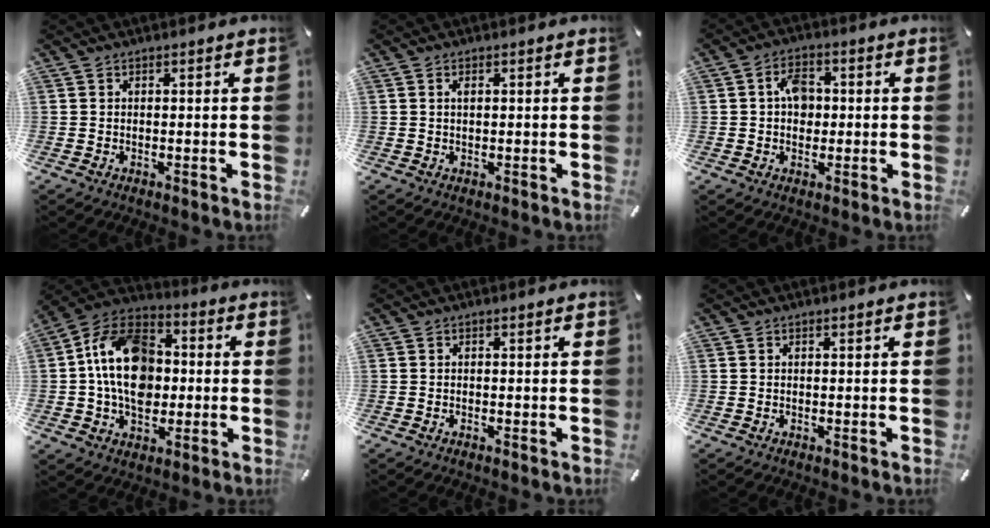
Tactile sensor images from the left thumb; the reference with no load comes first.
{"total": 1.0, "force": [0.3, 0.4, 0.8], "torque": [-0.016, 0.001, 0.005]}
{"total": 5.9, "force": [0.4, 4.3, 3.9], "torque": [-0.061, 0.006, 0.004]}
{"total": 16.6, "force": [-0.5, 12.3, 11.1], "torque": [-0.217, 0.020, -0.009]}
{"total": 0.0}
{"total": 0.0}